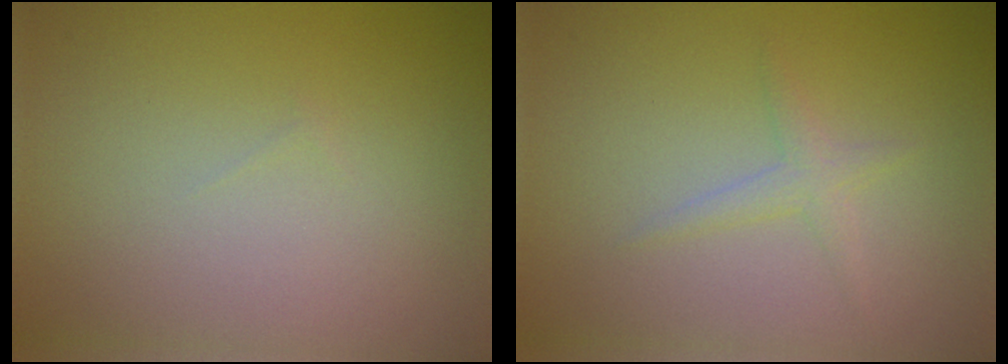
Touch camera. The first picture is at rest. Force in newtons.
{"total": 1.3, "press": 1.3, "slide": 0.0}